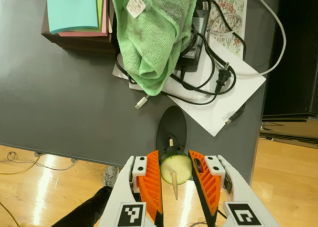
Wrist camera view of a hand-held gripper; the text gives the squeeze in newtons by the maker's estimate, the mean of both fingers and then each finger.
{"total": 7.3, "left": 7.9, "right": 6.7}